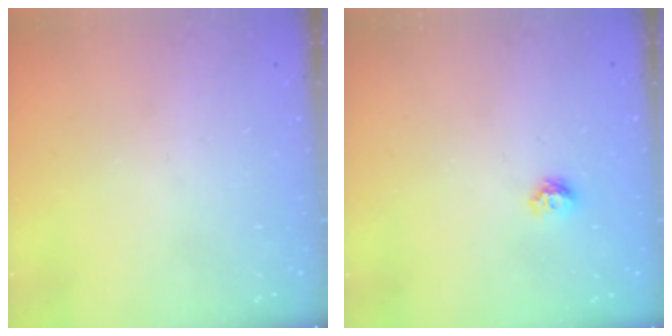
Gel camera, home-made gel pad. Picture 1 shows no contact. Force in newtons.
{"total": 4.9, "press": 4.8, "slide": 0.6}